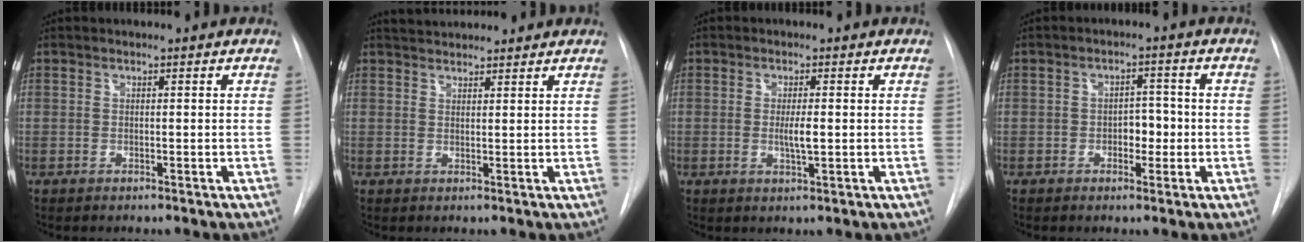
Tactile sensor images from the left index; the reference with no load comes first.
{"total": 5.3, "force": [5.0, 1.0, 1.4], "torque": [-0.022, 0.034, 0.073]}
{"total": 2.5, "force": [-0.4, 0.3, 2.5], "torque": [-0.046, -0.008, -0.007]}
{"total": 3.3, "force": [-1.1, 1.9, 2.4], "torque": [-0.025, 0.003, -0.015]}